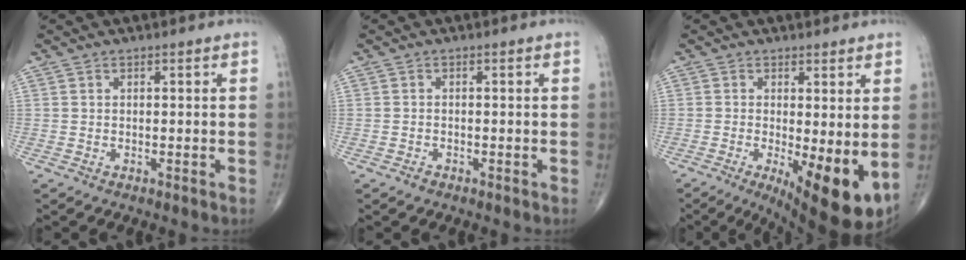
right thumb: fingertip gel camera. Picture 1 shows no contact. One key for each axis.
{"total": 0.9, "fx": -0.7, "fy": 0.5, "fz": 0.3, "tx": -0.006, "ty": 0.001, "tz": -0.013}
{"total": 11.6, "fx": -2.1, "fy": 3.7, "fz": 10.8, "tx": -0.156, "ty": -0.026, "tz": -0.020}